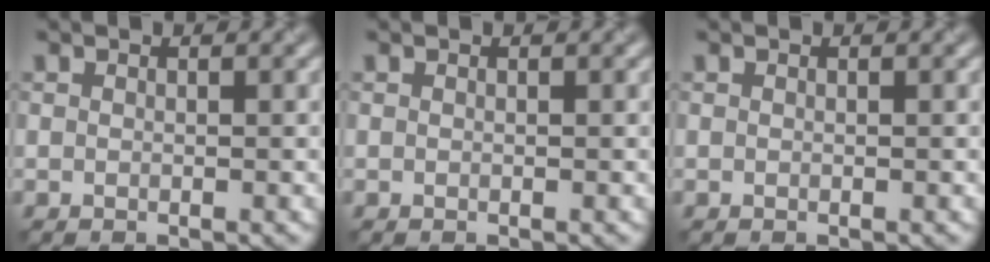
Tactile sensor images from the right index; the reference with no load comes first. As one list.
[{"total": 0.0}, {"total": 0.0}]